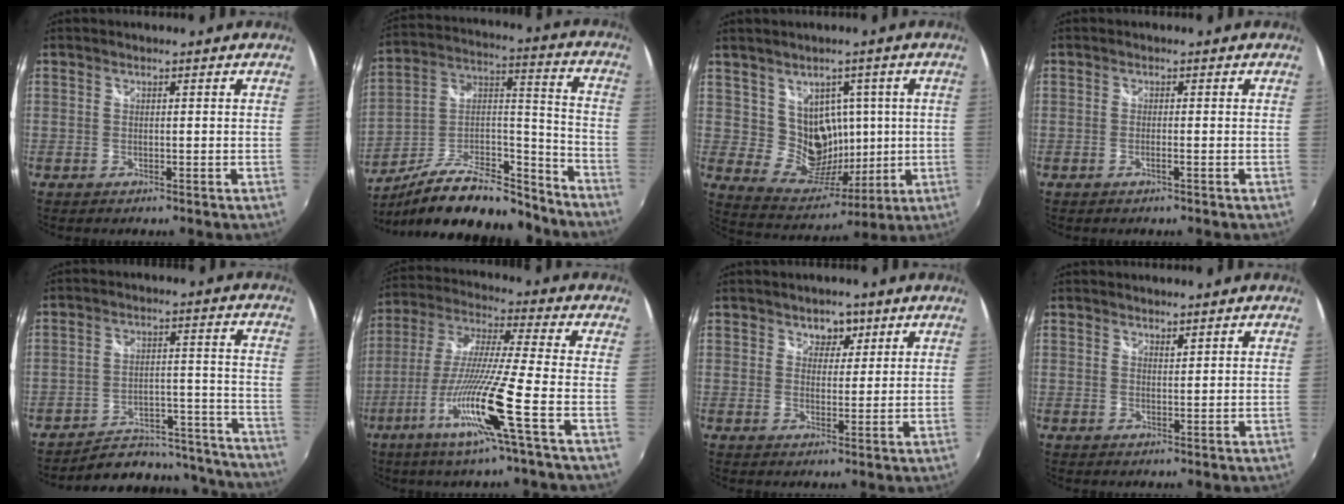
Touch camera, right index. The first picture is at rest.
{"total": 22.7, "force": [-17.3, 7.8, 12.5], "torque": [-0.220, 0.019, -0.266]}
{"total": 10.2, "force": [2.1, 9.1, 4.0], "torque": [-0.069, -0.003, 0.052]}
{"total": 1.2, "force": [-0.6, -0.2, 1.0], "torque": [-0.018, -0.002, -0.012]}
{"total": 22.0, "force": [-20.4, 6.7, 4.9], "torque": [-0.077, 0.052, -0.251]}
{"total": 15.8, "force": [-7.2, -1.3, 14.0], "torque": [-0.284, -0.026, -0.143]}
{"total": 3.4, "force": [1.9, 2.6, 1.0], "torque": [-0.004, 0.002, 0.030]}
{"total": 1.0, "force": [0.9, 0.2, 0.2], "torque": [-0.003, 0.000, 0.016]}